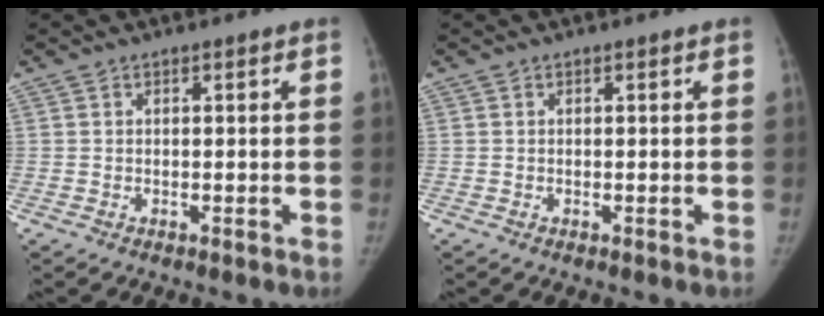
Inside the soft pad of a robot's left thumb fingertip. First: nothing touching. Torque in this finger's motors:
{"motor_torque": [0.03, 0.03, 0.00, 0.00, 0.00]}